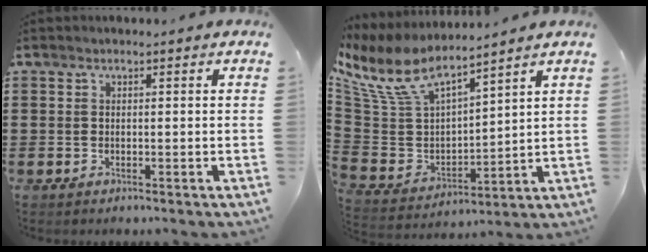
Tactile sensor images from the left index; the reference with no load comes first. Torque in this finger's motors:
{"motor_torque": [-0.02, -0.36, 0.26, 0.06]}